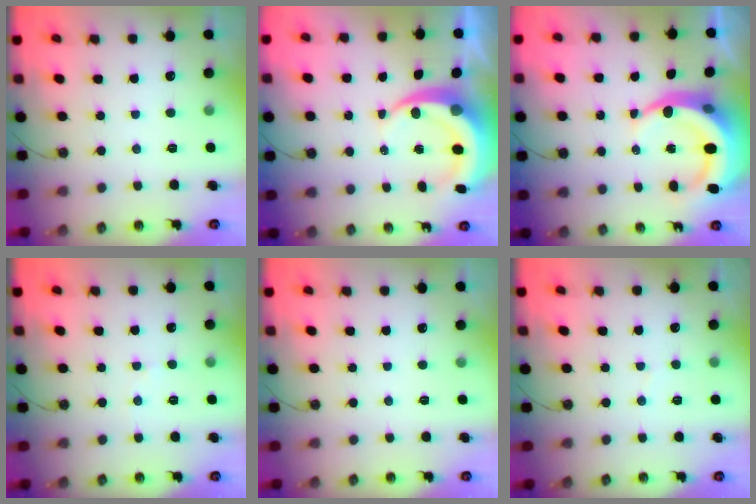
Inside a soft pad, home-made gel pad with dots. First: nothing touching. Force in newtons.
{"total": 8.4, "press": 8.3, "slide": 1.2}
{"total": 12.2, "press": 12.0, "slide": 2.3}
{"total": 5.0, "press": 5.0, "slide": 0.6}
{"total": 0.0}
{"total": 2.3, "press": 2.3, "slide": 0.2}